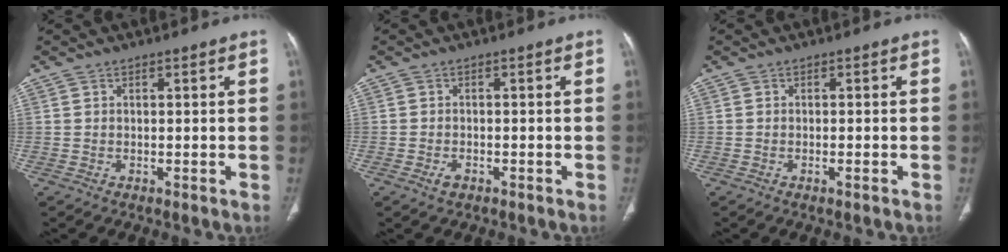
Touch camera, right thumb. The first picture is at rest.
{"total": 1.6, "force": [-0.9, 1.0, 0.9], "torque": [-0.020, 0.006, -0.014]}
{"total": 0.9, "force": [-0.5, 0.1, 0.8], "torque": [-0.016, 0.000, -0.008]}